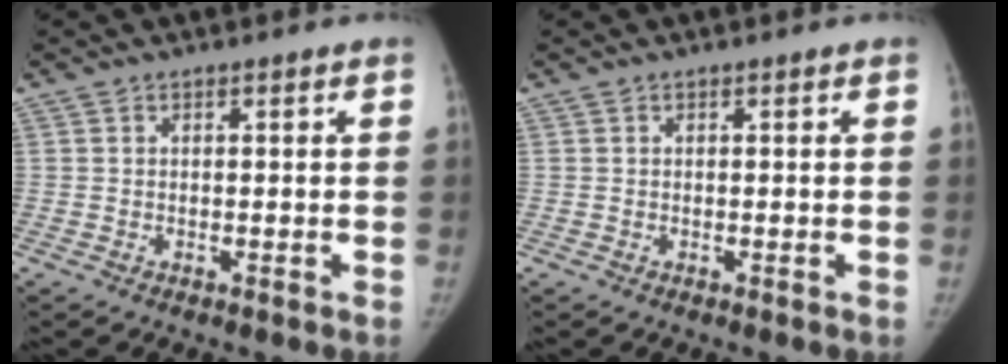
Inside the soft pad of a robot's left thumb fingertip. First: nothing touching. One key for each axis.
{"total": 0.0}